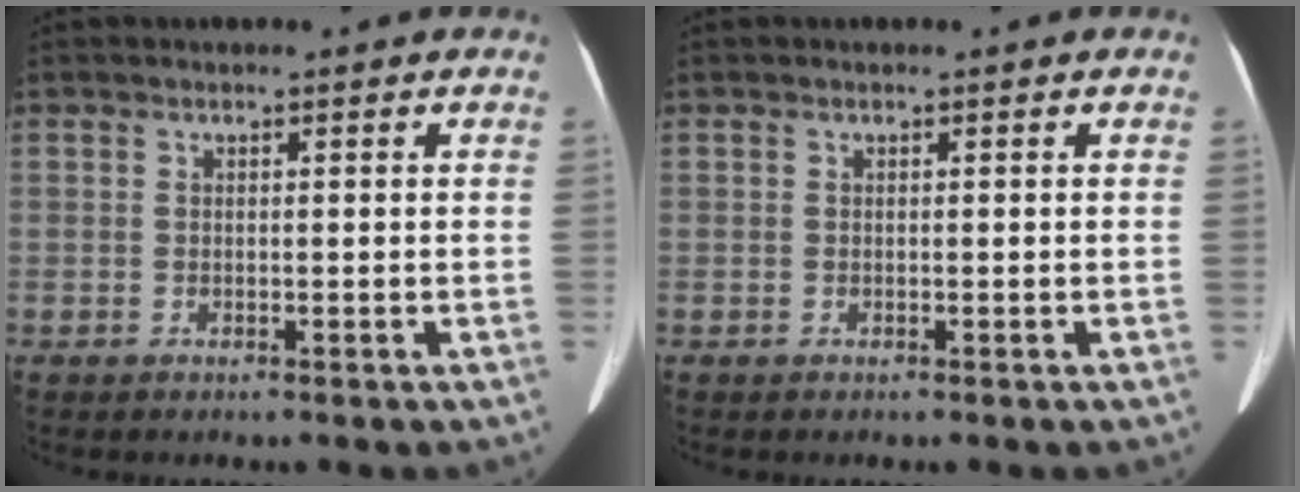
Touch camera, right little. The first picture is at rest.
{"total": 0.0}